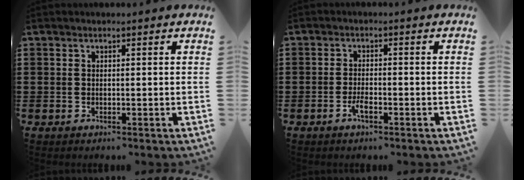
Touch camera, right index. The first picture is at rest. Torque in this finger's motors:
{"motor_torque": [1.33, 0.81, 0.08, 0.05]}